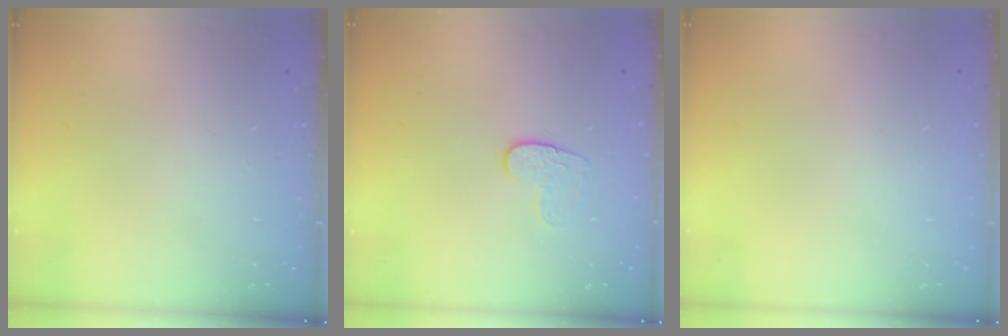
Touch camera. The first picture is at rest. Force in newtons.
{"total": 7.9, "press": 7.8, "slide": 0.6}
{"total": 0.6, "press": 0.6, "slide": 0.2}